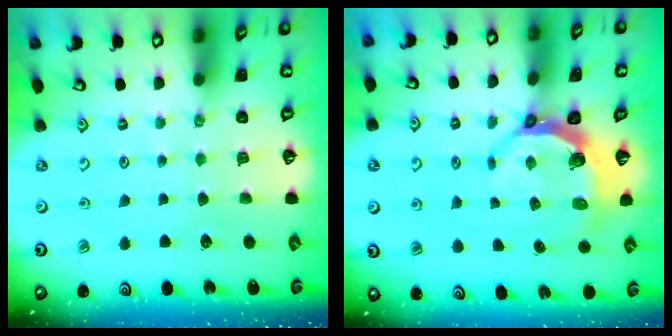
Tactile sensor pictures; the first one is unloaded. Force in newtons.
{"total": 6.3, "press": 4.9, "slide": 3.8}